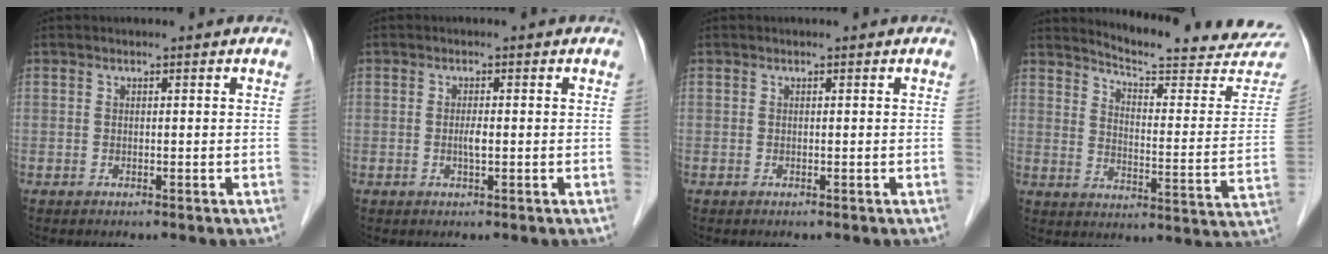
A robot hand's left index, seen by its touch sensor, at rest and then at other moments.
{"total": 1.4, "force": [-0.2, 0.2, 1.4], "torque": [-0.029, 0.000, -0.004]}
{"total": 0.0}
{"total": 21.4, "force": [20.7, 0.4, 5.3], "torque": [-0.077, -0.121, 0.247]}